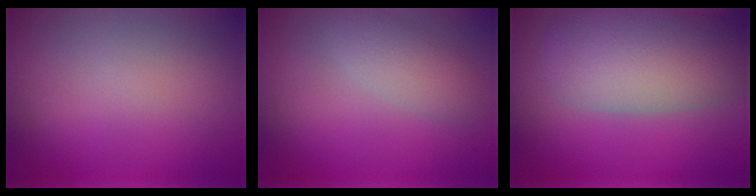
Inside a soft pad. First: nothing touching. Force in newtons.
{"total": 2.6, "press": 2.6, "slide": 0.2}
{"total": 8.8, "press": 8.8, "slide": 0.4}